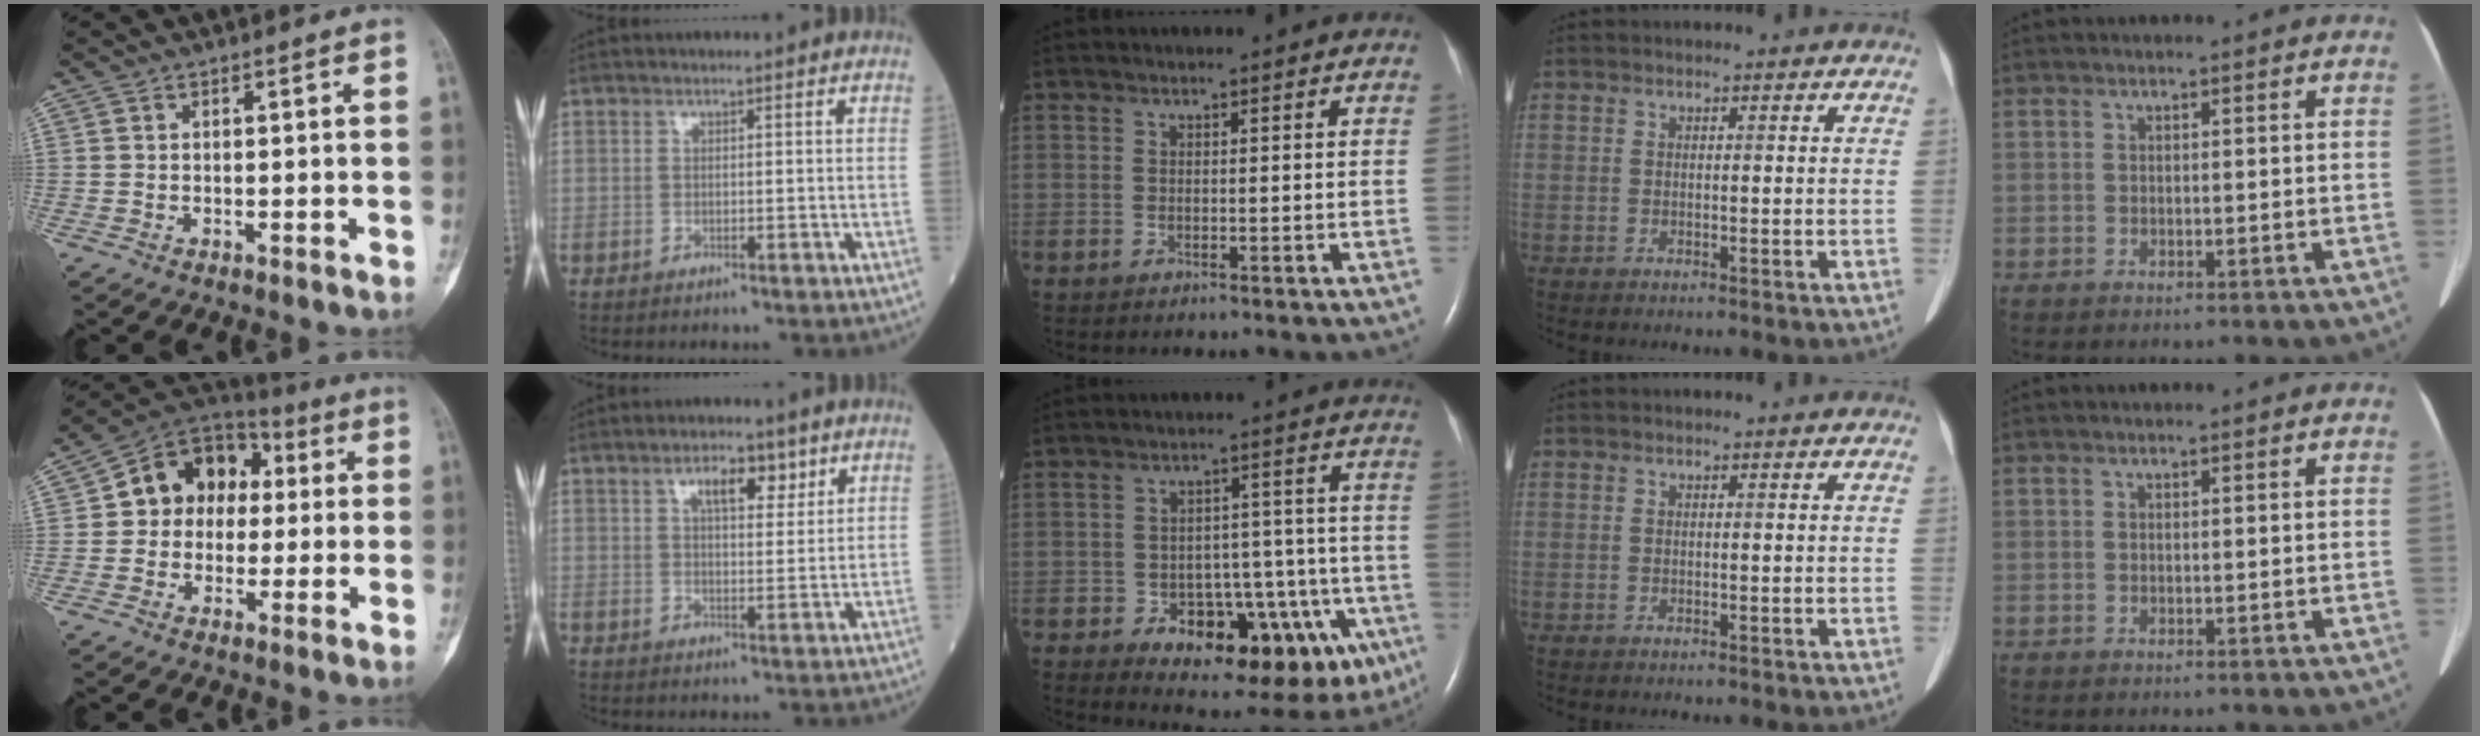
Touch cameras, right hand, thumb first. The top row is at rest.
{"thumb": {"total": 13.5, "force": [1.5, 10.9, 7.9], "torque": [-0.076, 0.032, 0.013]}, "index": {"total": 5.3, "force": [3.0, 2.0, 3.9], "torque": [-0.064, 0.004, 0.048]}, "middle": {"total": 16.9, "force": [-7.9, 7.5, 12.9], "torque": [-0.115, 0.033, -0.093]}}